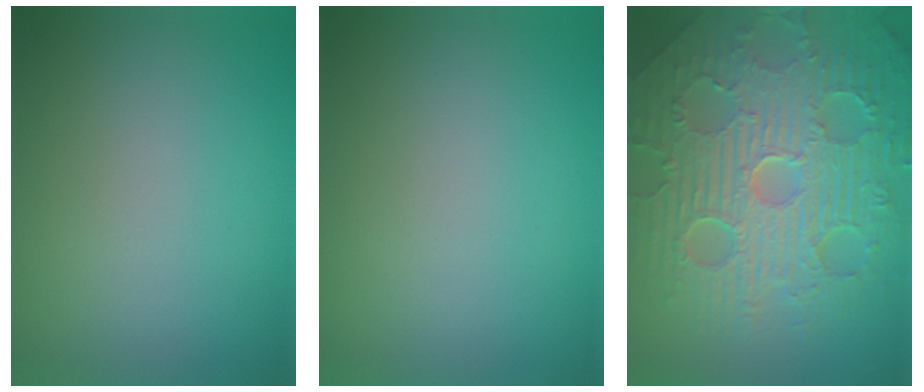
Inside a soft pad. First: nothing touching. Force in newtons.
{"total": 0.0}
{"total": 11.6, "press": 7.5, "slide": 8.9}